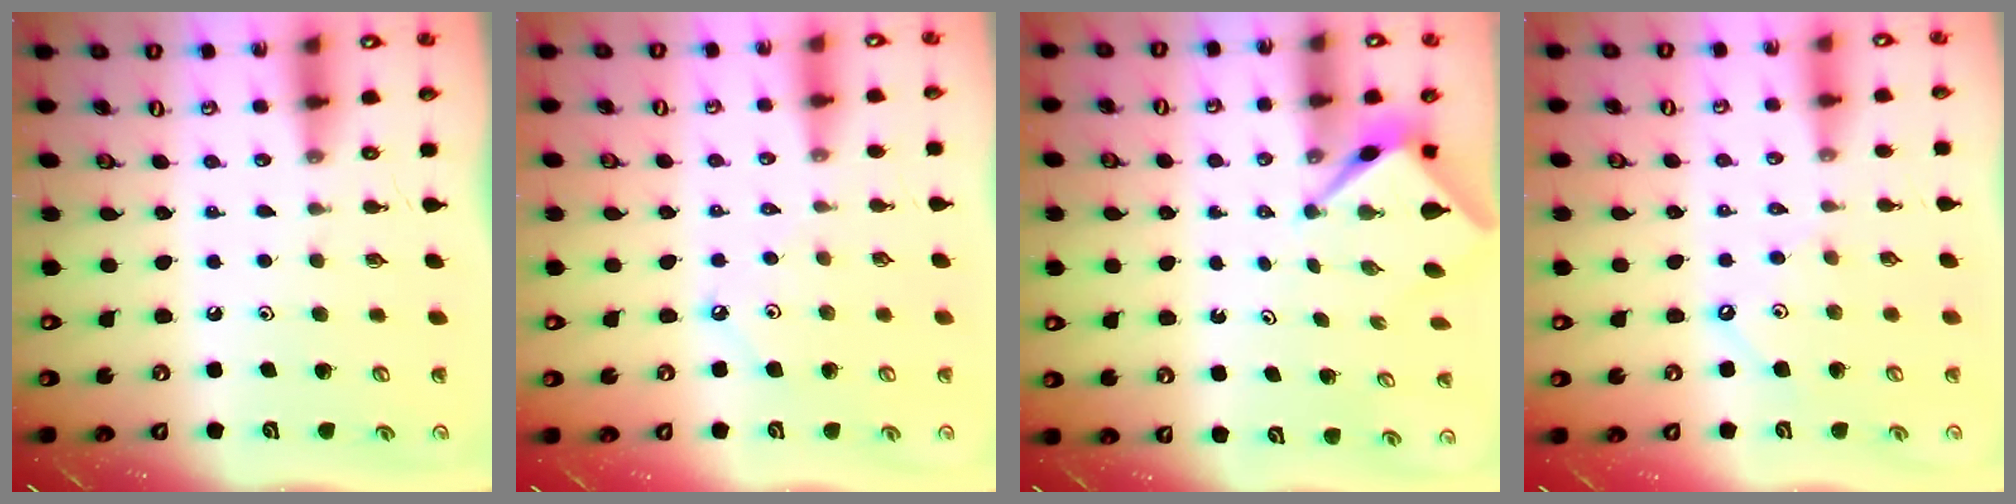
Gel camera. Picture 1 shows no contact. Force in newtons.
{"total": 3.0, "press": 3.0, "slide": 0.3}
{"total": 2.6, "press": 2.6, "slide": 0.1}
{"total": 2.3, "press": 2.3, "slide": 0.4}